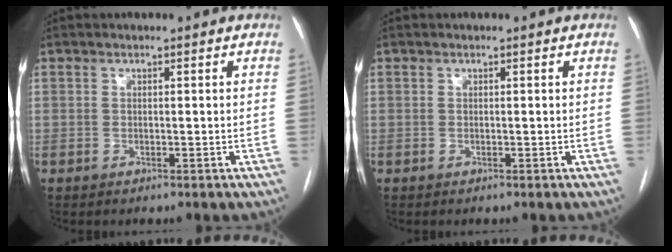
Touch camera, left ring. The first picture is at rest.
{"total": 0.0}